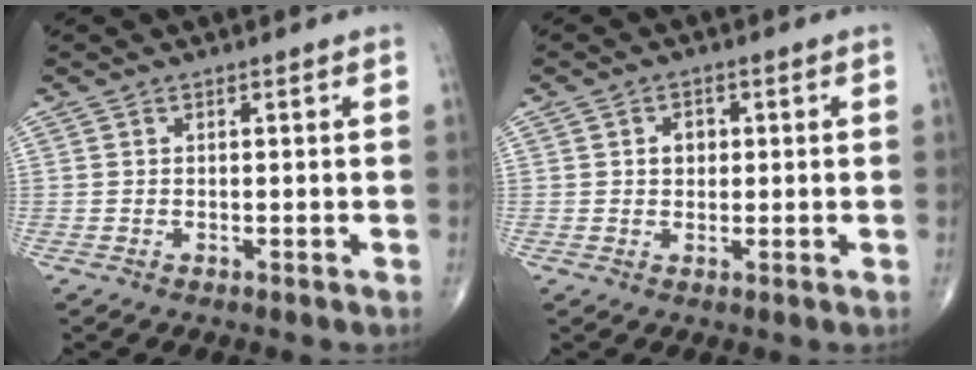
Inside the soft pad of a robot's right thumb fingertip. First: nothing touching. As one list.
[{"total": 2.7, "force": [0.4, 2.1, 1.5], "torque": [-0.011, 0.003, 0.005]}]